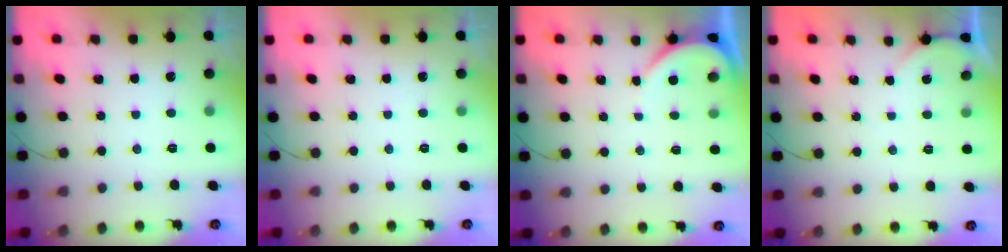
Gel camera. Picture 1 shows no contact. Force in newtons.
{"total": 0.0}
{"total": 2.6, "press": 2.6, "slide": 0.2}
{"total": 0.0}